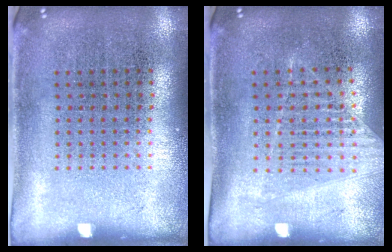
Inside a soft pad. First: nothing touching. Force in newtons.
{"total": 1.2, "press": 1.1, "slide": 0.5}